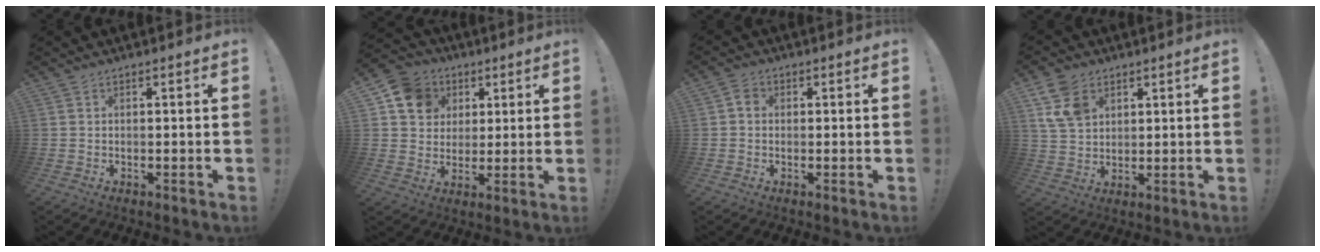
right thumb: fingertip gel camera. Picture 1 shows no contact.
{"total": 11.6, "force": [4.4, 10.1, 3.7], "torque": [-0.043, -0.019, 0.090]}
{"total": 2.7, "force": [-0.1, 2.3, 1.5], "torque": [-0.020, 0.007, -0.001]}
{"total": 10.2, "force": [4.8, 7.4, 5.1], "torque": [-0.095, -0.010, 0.098]}